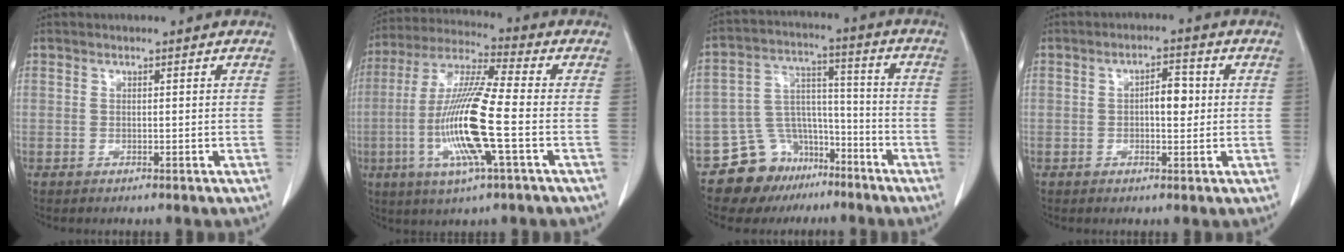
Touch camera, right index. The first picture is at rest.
{"total": 15.3, "force": [-3.3, 0.6, 14.9], "torque": [-0.305, -0.010, -0.067]}
{"total": 11.0, "force": [-7.8, 7.5, 1.9], "torque": [-0.032, 0.066, -0.125]}
{"total": 3.9, "force": [0.3, 1.5, 3.6], "torque": [-0.053, 0.009, 0.008]}